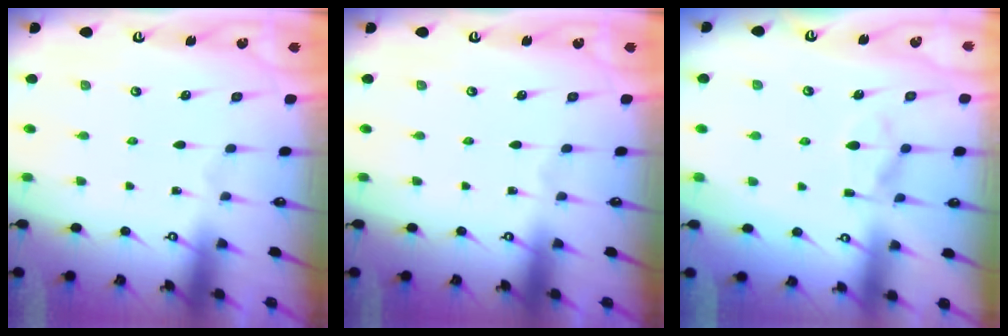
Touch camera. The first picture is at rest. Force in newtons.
{"total": 0.0}
{"total": 1.9, "press": 1.4, "slide": 1.2}